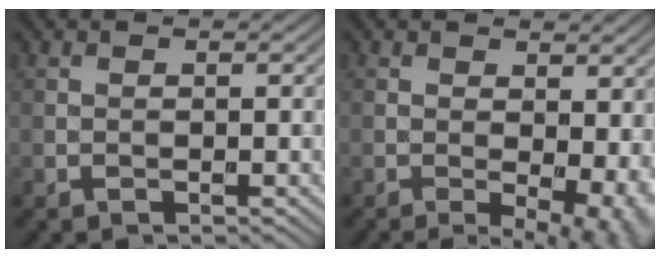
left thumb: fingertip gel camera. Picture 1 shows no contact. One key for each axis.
{"total": 7.7, "fx": -0.7, "fy": 3.6, "fz": 6.8, "tx": -0.083, "ty": -0.009, "tz": 0.002}